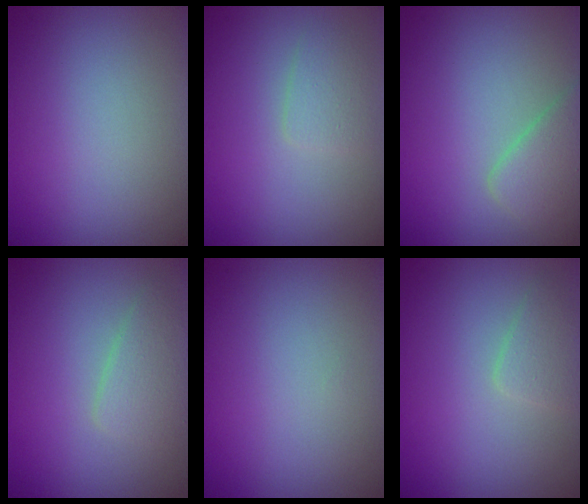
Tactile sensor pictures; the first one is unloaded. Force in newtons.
{"total": 1.5, "press": 1.5, "slide": 0.1}
{"total": 2.9, "press": 2.9, "slide": 0.1}
{"total": 2.2, "press": 2.2, "slide": 0.0}
{"total": 0.0}
{"total": 1.6, "press": 1.6, "slide": 0.0}